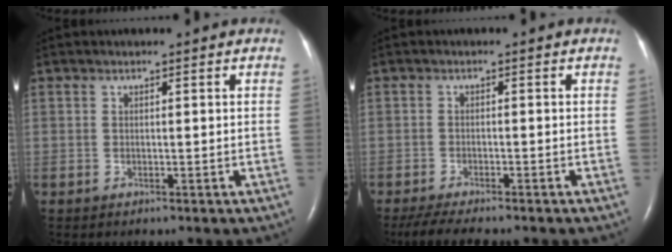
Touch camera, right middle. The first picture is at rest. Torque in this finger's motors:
{"motor_torque": [0.44, -0.41, 0.03, 0.01]}